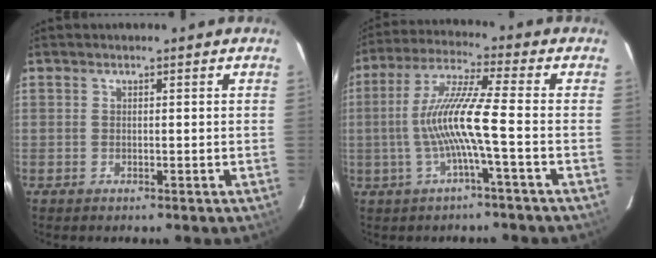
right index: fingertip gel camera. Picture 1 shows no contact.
{"total": 10.5, "force": [-2.2, -0.7, 10.2], "torque": [-0.206, 0.005, -0.039]}